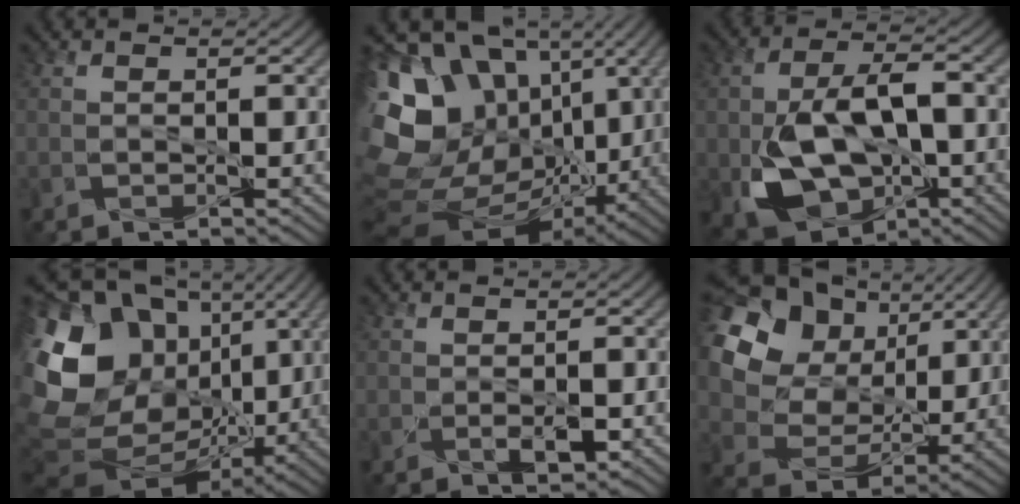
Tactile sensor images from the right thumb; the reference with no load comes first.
{"total": 18.1, "force": [1.3, 14.3, 10.9], "torque": [-0.250, -0.013, 0.046]}
{"total": 13.0, "force": [-3.4, 7.7, 9.9], "torque": [-0.200, -0.019, -0.058]}
{"total": 20.3, "force": [2.4, 15.8, 12.6], "torque": [-0.316, -0.006, 0.073]}
{"total": 2.0, "force": [-0.6, 0.9, 1.7], "torque": [-0.030, -0.010, -0.003]}
{"total": 18.6, "force": [7.0, 14.4, 9.5], "torque": [-0.286, 0.045, 0.164]}